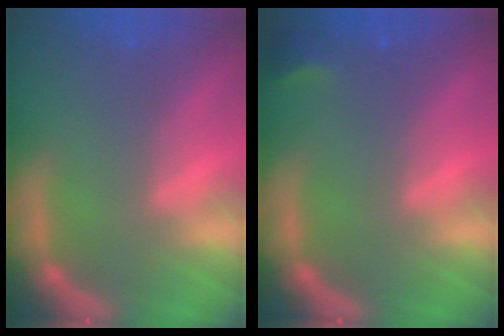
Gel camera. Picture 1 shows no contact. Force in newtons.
{"total": 1.4}